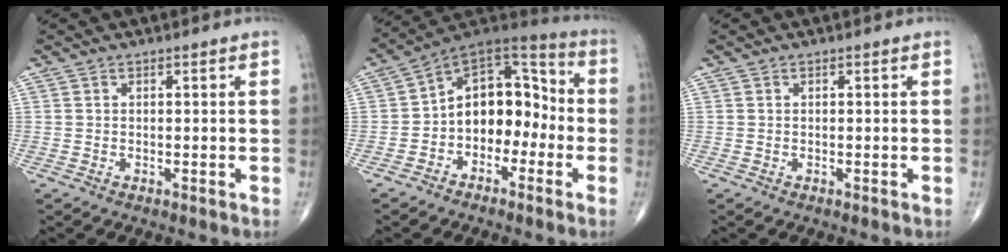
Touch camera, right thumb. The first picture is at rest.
{"total": 13.6, "force": [-2.6, 9.5, 9.3], "torque": [-0.094, 0.061, -0.060]}
{"total": 0.0}